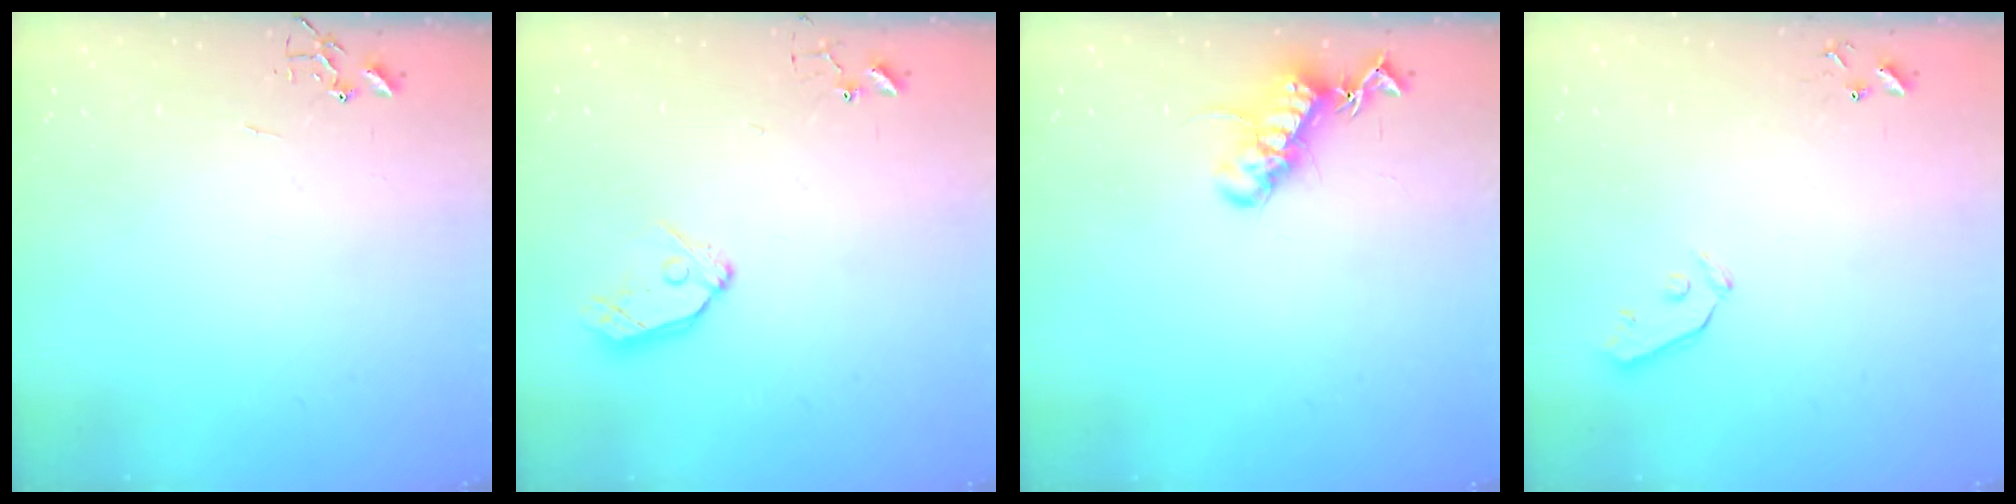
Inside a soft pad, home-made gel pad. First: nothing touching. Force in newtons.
{"total": 9.5, "press": 9.5, "slide": 0.9}
{"total": 15.5, "press": 15.4, "slide": 1.8}
{"total": 4.0, "press": 3.9, "slide": 0.7}